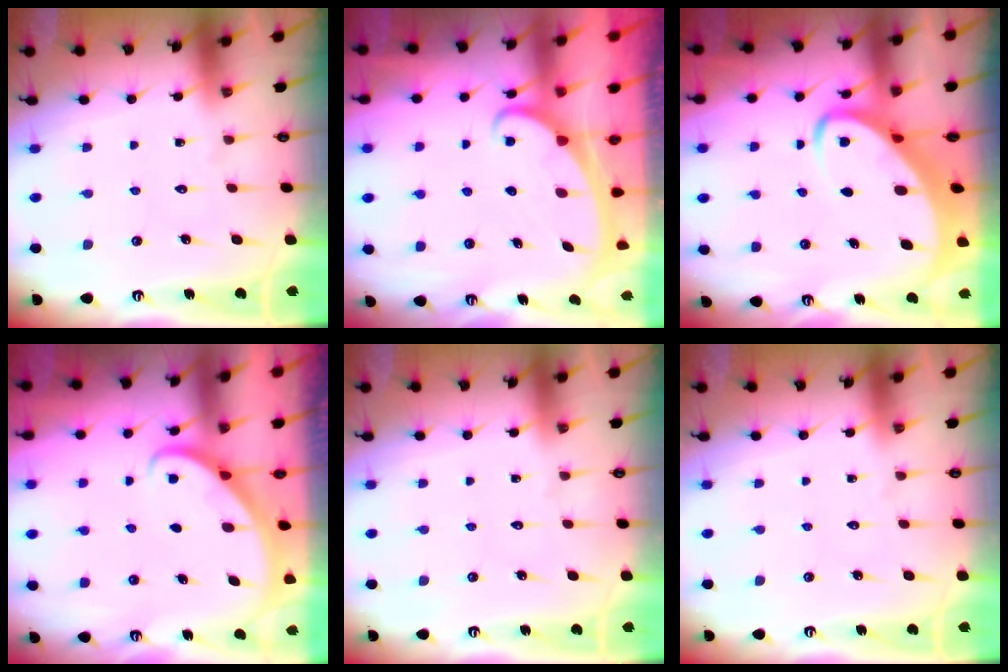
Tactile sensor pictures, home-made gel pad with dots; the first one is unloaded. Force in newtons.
{"total": 2.4, "press": 2.4, "slide": 0.3}
{"total": 5.1, "press": 5.0, "slide": 0.7}
{"total": 2.7, "press": 2.7, "slide": 0.2}
{"total": 0.0}
{"total": 0.0}